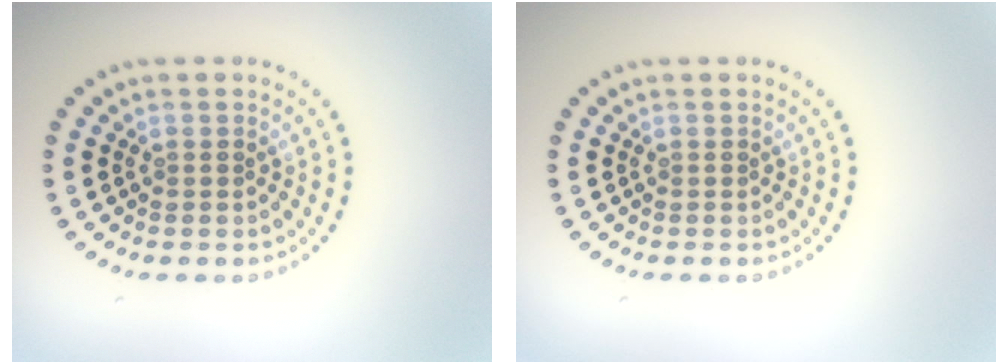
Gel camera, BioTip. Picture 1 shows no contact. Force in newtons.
{"total": 0.0}